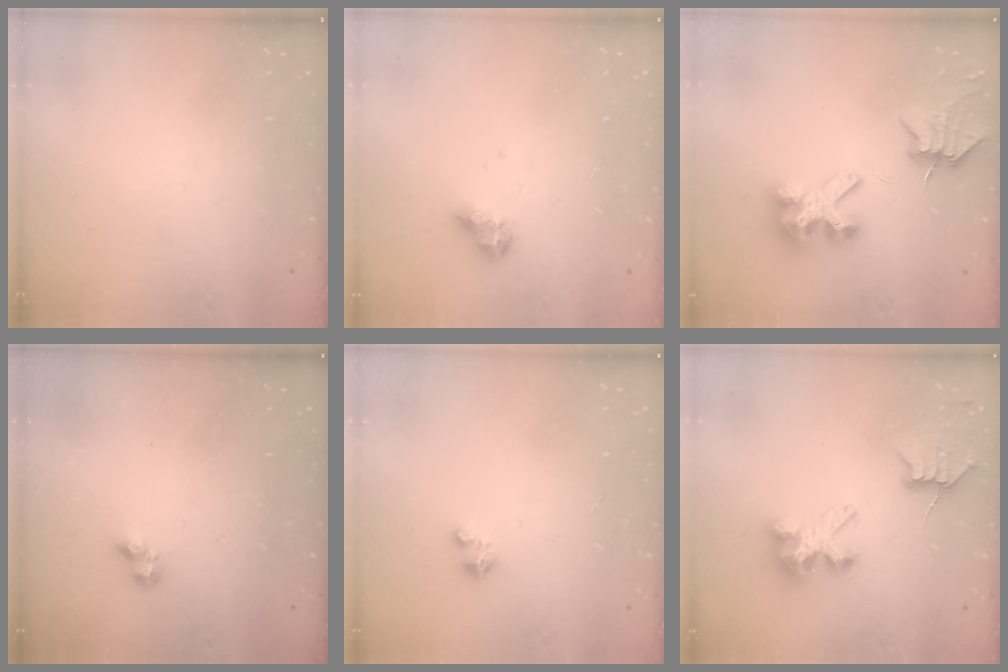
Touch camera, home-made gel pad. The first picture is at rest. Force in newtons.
{"total": 7.4, "press": 7.4, "slide": 0.9}
{"total": 7.0, "press": 7.0, "slide": 0.9}
{"total": 2.4, "press": 2.3, "slide": 0.4}
{"total": 1.5, "press": 1.5, "slide": 0.1}
{"total": 6.1, "press": 6.1, "slide": 0.2}